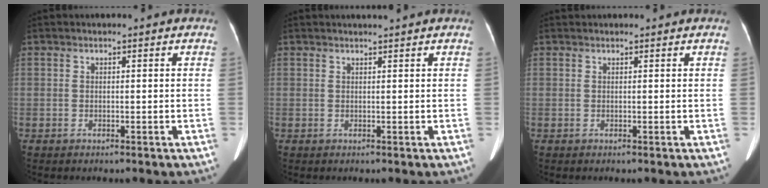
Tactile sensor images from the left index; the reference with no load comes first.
{"total": 1.8, "force": [1.7, -0.5, 0.6], "torque": [-0.006, 0.010, 0.031]}
{"total": 2.0, "force": [2.0, 0.3, 0.4], "torque": [-0.010, 0.027, 0.028]}